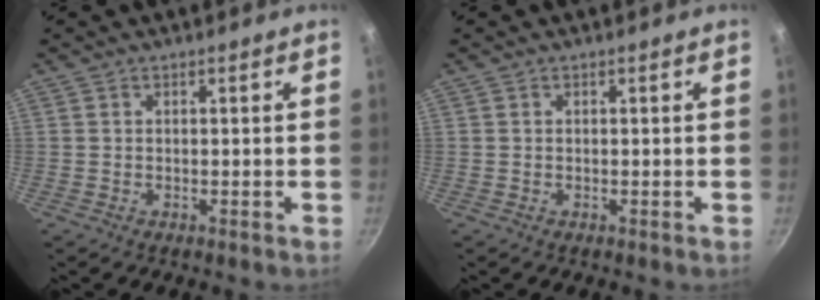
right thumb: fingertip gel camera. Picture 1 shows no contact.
{"total": 0.0}